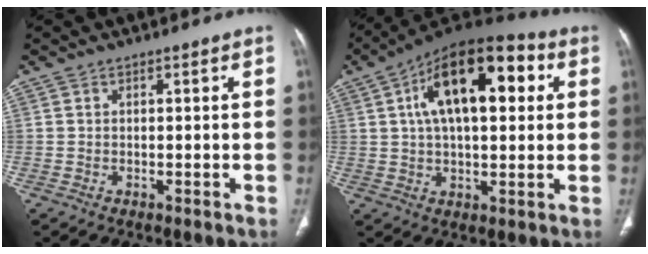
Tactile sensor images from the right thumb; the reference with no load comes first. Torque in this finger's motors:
{"motor_torque": [0.52, 4.49, 1.18, -0.22, 0.20]}